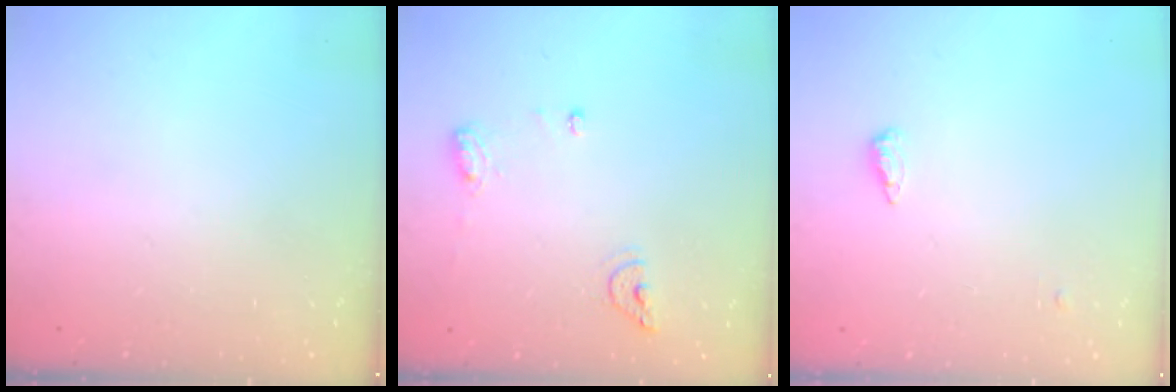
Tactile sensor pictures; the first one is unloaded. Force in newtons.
{"total": 7.9, "press": 7.8, "slide": 1.1}
{"total": 8.7, "press": 5.7, "slide": 6.5}